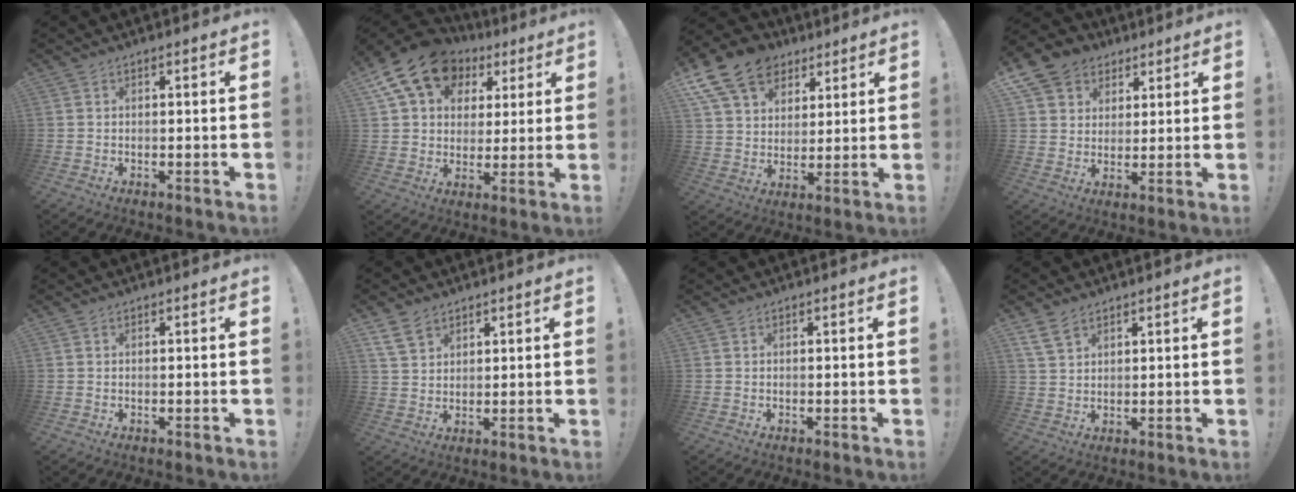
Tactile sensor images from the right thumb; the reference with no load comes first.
{"total": 17.5, "force": [9.1, 12.2, 8.6], "torque": [-0.148, -0.041, 0.174]}
{"total": 16.9, "force": [9.3, 11.9, 7.5], "torque": [-0.125, -0.046, 0.180]}
{"total": 10.5, "force": [5.1, 8.6, 3.1], "torque": [-0.051, -0.026, 0.105]}
{"total": 0.0}
{"total": 6.9, "force": [4.7, 4.2, 2.8], "torque": [-0.062, -0.013, 0.096]}
{"total": 0.0}
{"total": 5.7, "force": [3.9, 3.1, 2.8], "torque": [-0.056, -0.010, 0.078]}